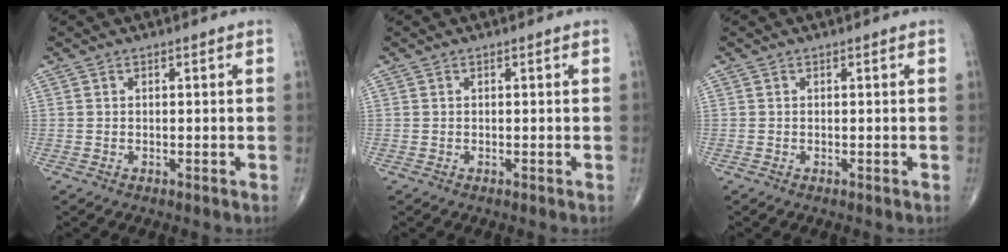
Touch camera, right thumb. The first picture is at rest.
{"total": 0.0}
{"total": 0.0}